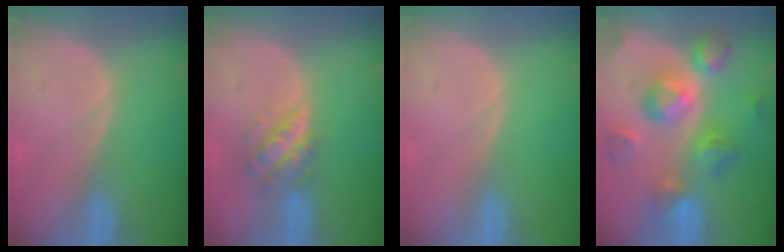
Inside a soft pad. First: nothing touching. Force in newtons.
{"total": 5.5, "press": 5.1, "slide": 2.0}
{"total": 0.0}
{"total": 10.8, "press": 10.8, "slide": 0.8}